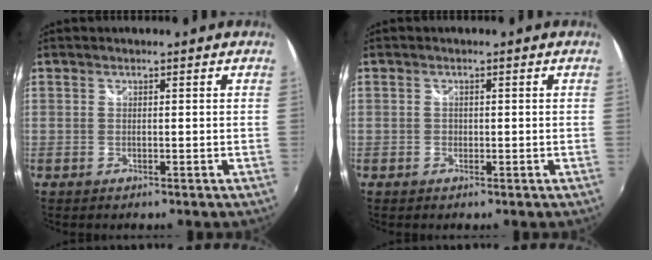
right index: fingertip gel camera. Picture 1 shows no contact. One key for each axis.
{"total": 0.7, "fx": -0.1, "fy": 0.7, "fz": 0.0, "tx": 0.002, "ty": -0.002, "tz": -0.003}